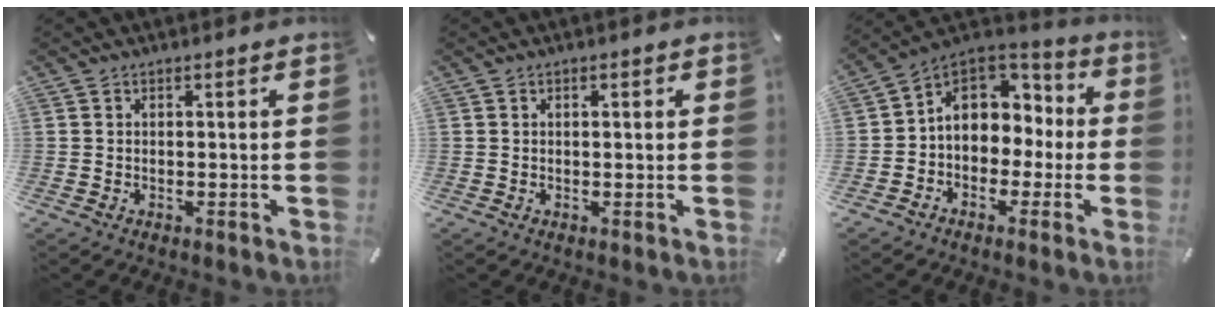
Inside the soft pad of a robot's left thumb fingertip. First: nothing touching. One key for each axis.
{"total": 1.1, "fx": 0.2, "fy": 0.5, "fz": 0.9, "tx": -0.010, "ty": 0.001, "tz": 0.000}
{"total": 10.6, "fx": 1.5, "fy": 9.2, "fz": 5.0, "tx": -0.104, "ty": -0.003, "tz": 0.033}